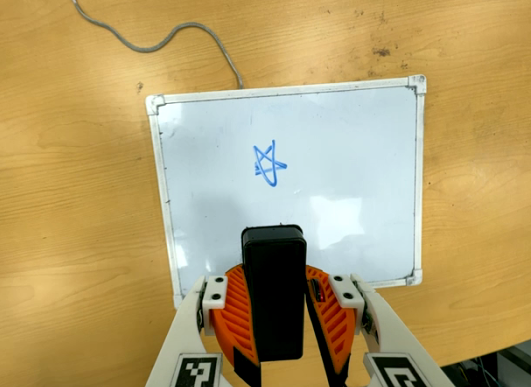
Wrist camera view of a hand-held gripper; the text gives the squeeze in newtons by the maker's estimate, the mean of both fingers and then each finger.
{"total": 9.4, "left": 9.4, "right": 9.5}